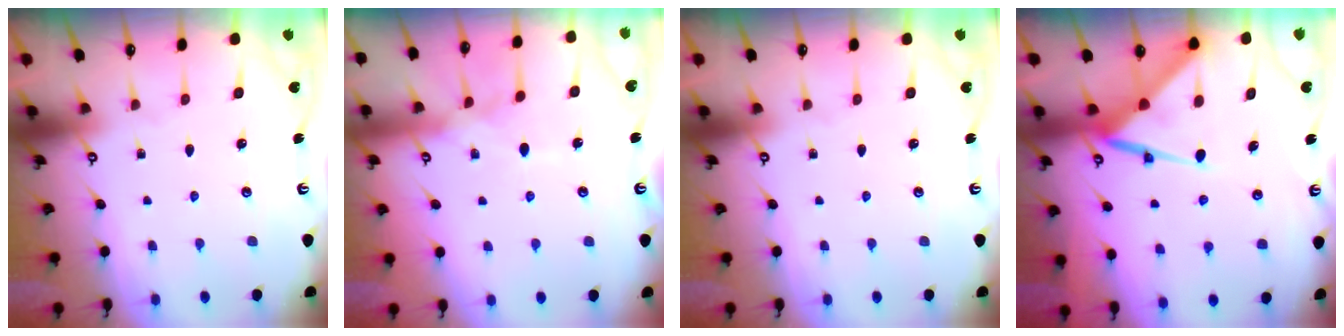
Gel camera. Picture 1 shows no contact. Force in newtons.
{"total": 9.8, "press": 9.7, "slide": 0.8}
{"total": 0.0}
{"total": 10.2, "press": 10.1, "slide": 1.1}